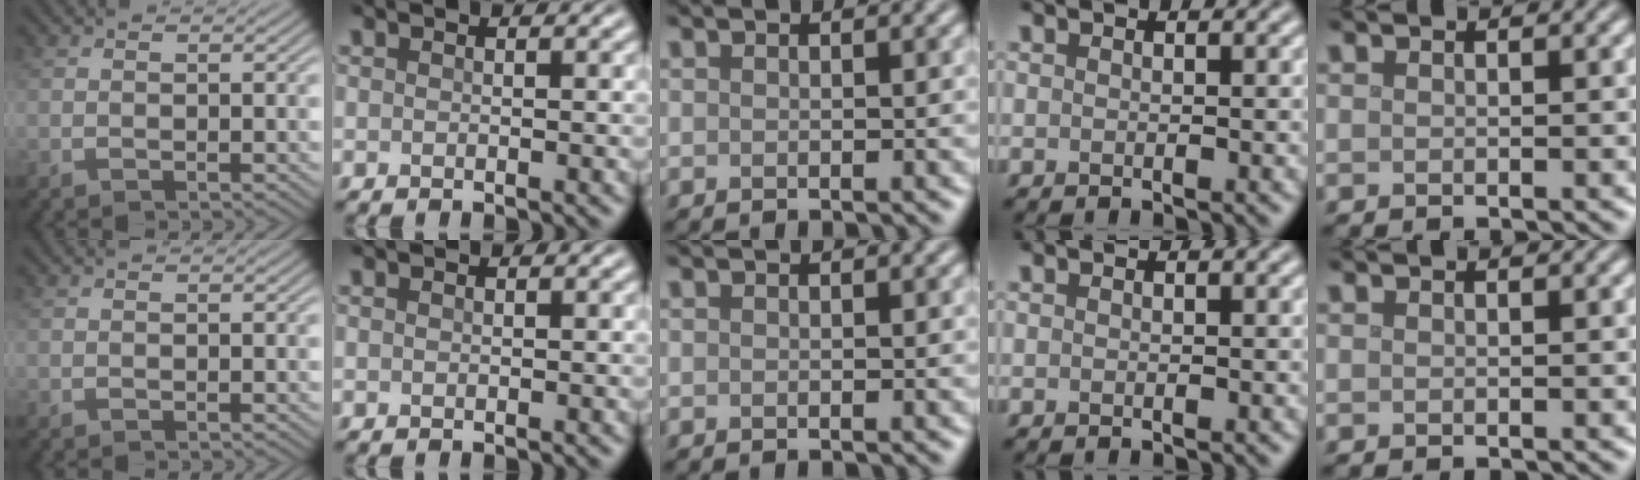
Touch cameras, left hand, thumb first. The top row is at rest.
{}